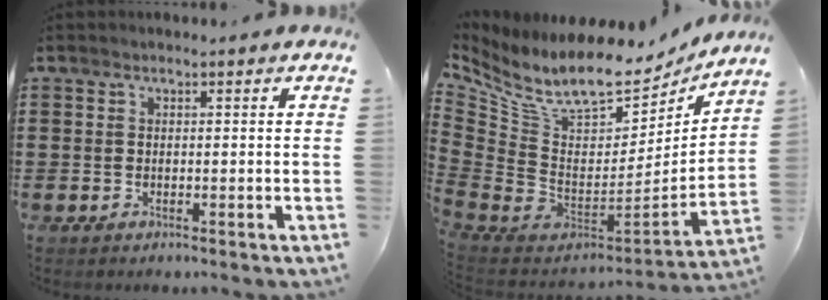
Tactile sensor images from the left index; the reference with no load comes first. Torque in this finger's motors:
{"motor_torque": [2.14, 0.00, 0.30, 0.15]}